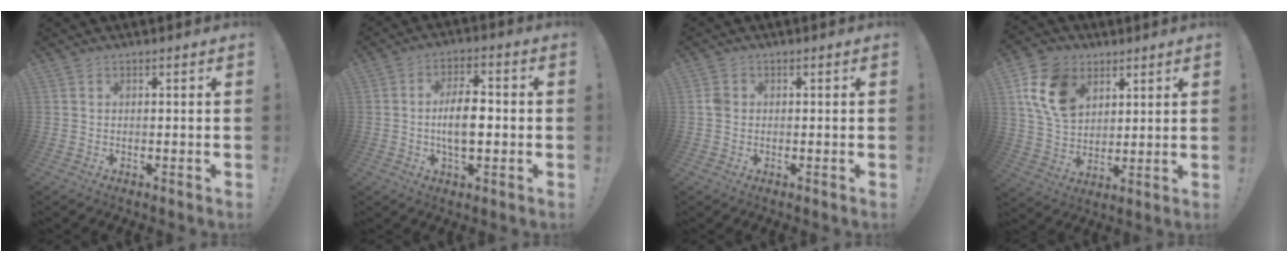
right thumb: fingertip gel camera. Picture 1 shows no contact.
{"total": 10.0, "force": [-1.3, 4.9, 8.6], "torque": [-0.154, 0.002, -0.030]}
{"total": 2.3, "force": [0.2, 2.0, 1.2], "torque": [-0.018, 0.004, 0.003]}
{"total": 16.1, "force": [6.7, 11.6, 8.9], "torque": [-0.161, -0.017, 0.134]}